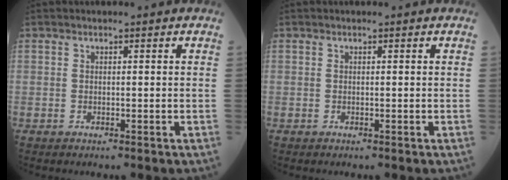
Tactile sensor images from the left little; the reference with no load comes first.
{"total": 0.0}